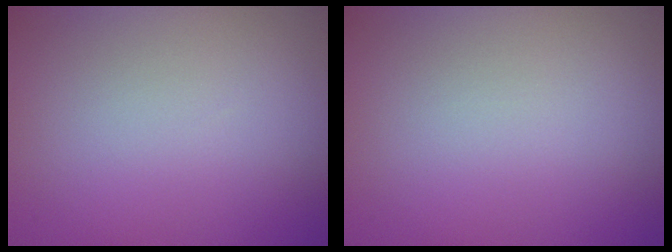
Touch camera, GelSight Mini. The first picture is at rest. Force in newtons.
{"total": 0.0}